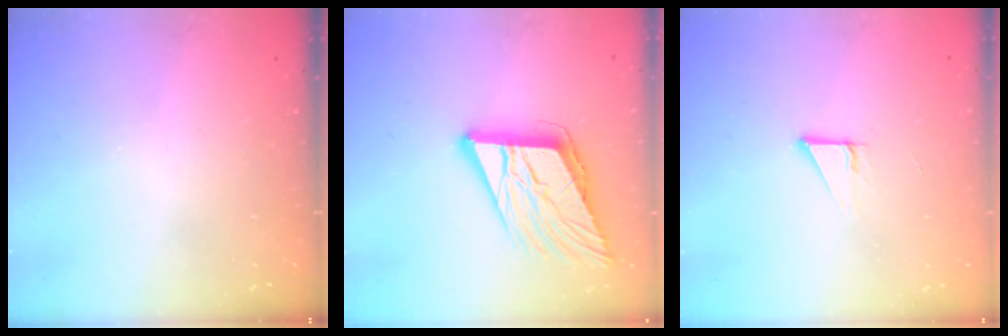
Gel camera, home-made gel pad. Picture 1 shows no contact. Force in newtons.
{"total": 15.3, "press": 14.7, "slide": 4.1}
{"total": 2.9, "press": 2.9, "slide": 0.2}